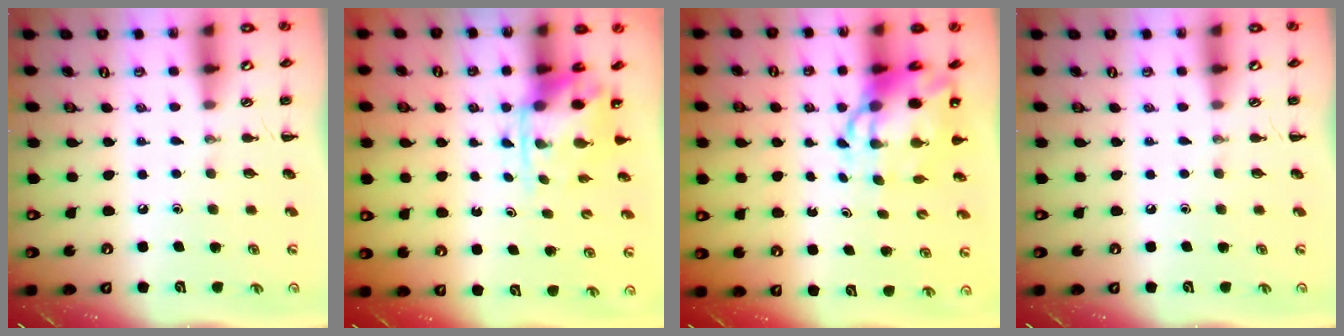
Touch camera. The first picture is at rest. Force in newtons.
{"total": 4.0, "press": 3.9, "slide": 1.0}
{"total": 8.9, "press": 8.5, "slide": 2.6}
{"total": 0.0}